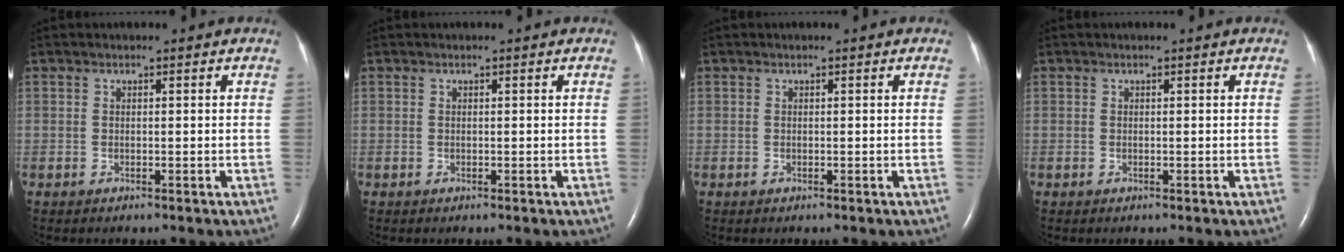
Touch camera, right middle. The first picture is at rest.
{"total": 0.0}
{"total": 0.0}
{"total": 0.0}